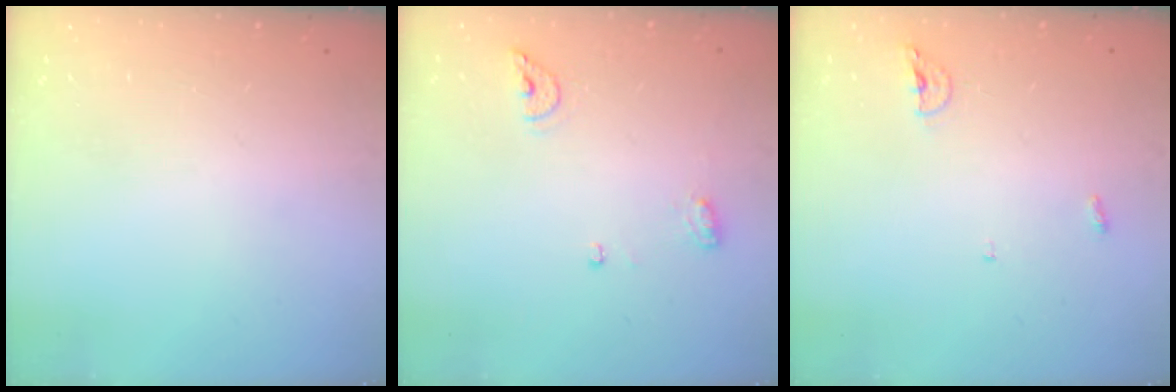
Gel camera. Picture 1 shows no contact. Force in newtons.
{"total": 6.6, "press": 6.5, "slide": 1.0}
{"total": 3.9, "press": 3.8, "slide": 0.8}